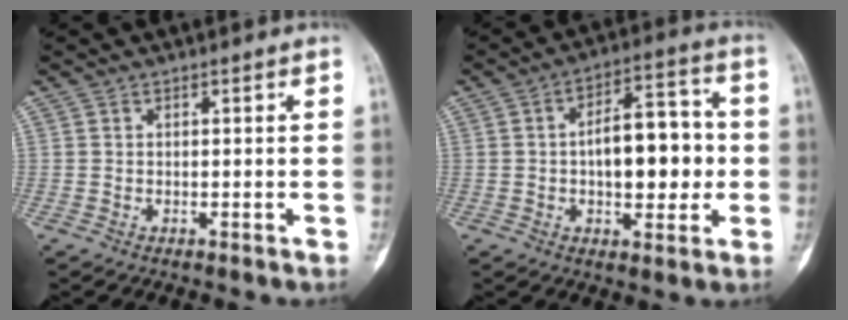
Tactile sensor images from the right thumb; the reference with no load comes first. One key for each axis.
{"total": 13.6, "fx": -0.4, "fy": 6.9, "fz": 11.7, "tx": -0.141, "ty": 0.026, "tz": -0.009}